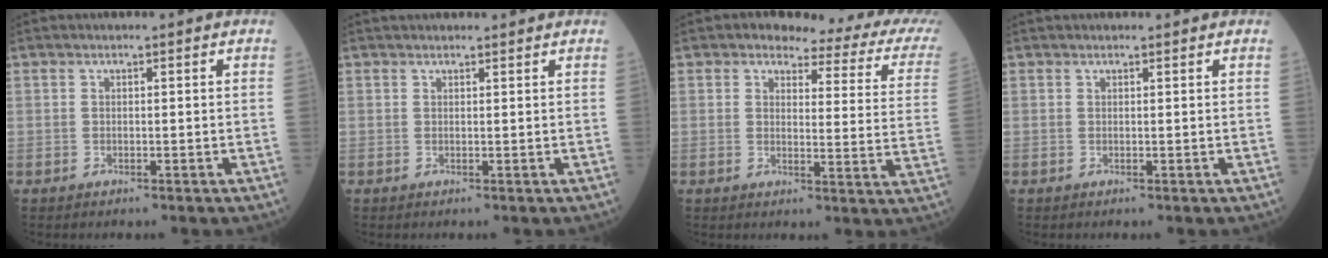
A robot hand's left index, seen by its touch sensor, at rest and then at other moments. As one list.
[{"total": 4.7, "force": [4.5, 0.6, 1.4], "torque": [-0.010, 0.033, 0.056]}, {"total": 12.8, "force": [10.4, 3.0, 6.7], "torque": [-0.072, -0.032, 0.091]}, {"total": 2.4, "force": [2.3, 0.3, 0.7], "torque": [-0.006, 0.027, 0.031]}]